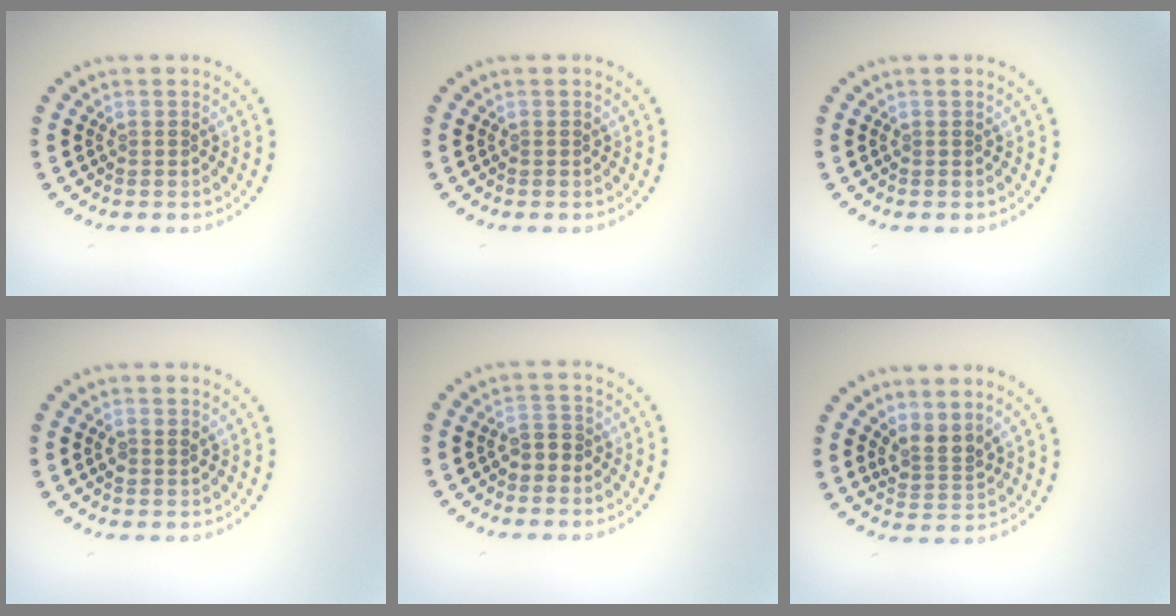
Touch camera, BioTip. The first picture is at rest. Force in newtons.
{"total": 0.0}
{"total": 0.0}
{"total": 1.1, "press": 1.0, "slide": 0.4}
{"total": 1.9, "press": 1.7, "slide": 0.8}
{"total": 2.5, "press": 1.9, "slide": 1.6}